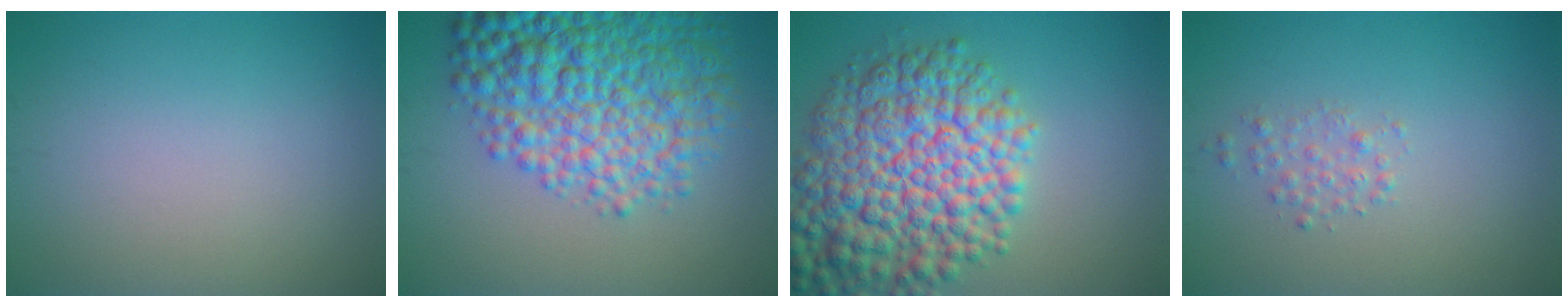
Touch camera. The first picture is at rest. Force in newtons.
{"total": 10.1, "press": 10.1, "slide": 0.3}
{"total": 11.5, "press": 11.5, "slide": 0.4}
{"total": 1.3, "press": 1.3, "slide": 0.0}